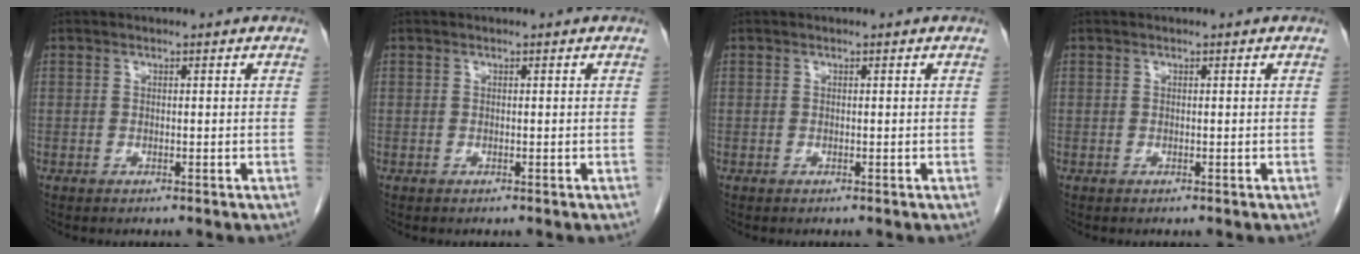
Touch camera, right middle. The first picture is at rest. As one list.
[{"total": 0.0}, {"total": 0.0}, {"total": 0.0}]